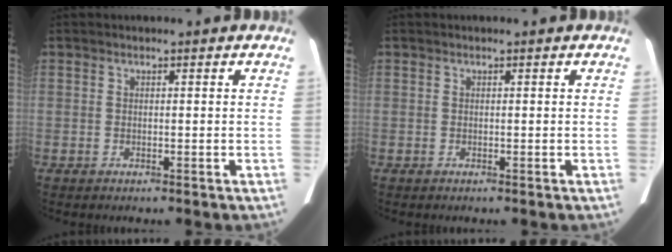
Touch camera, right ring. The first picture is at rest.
{"total": 0.0}